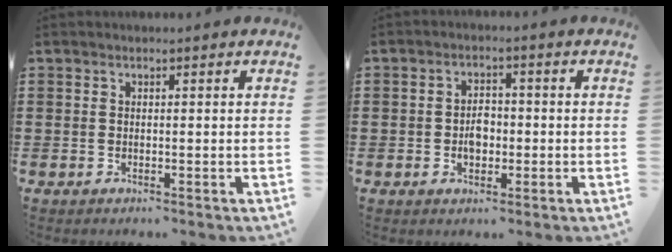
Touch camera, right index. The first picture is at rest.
{"total": 3.2, "force": [-0.6, 2.2, 2.2], "torque": [-0.035, 0.002, -0.014]}